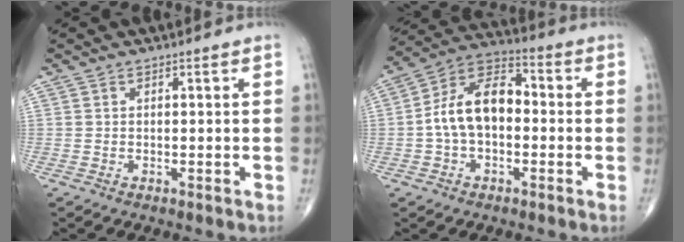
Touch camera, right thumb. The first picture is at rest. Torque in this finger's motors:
{"motor_torque": [1.83, 1.81, 0.67, -0.27, 0.11]}